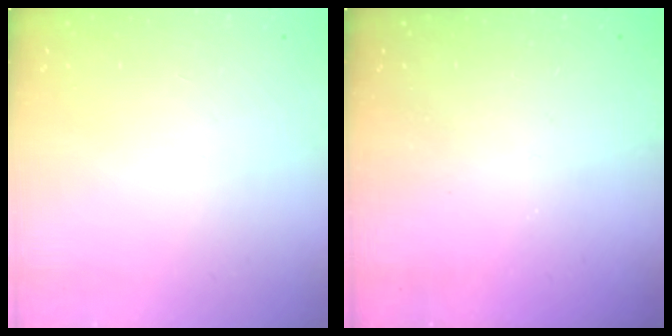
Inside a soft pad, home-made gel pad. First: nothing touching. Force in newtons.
{"total": 0.0}